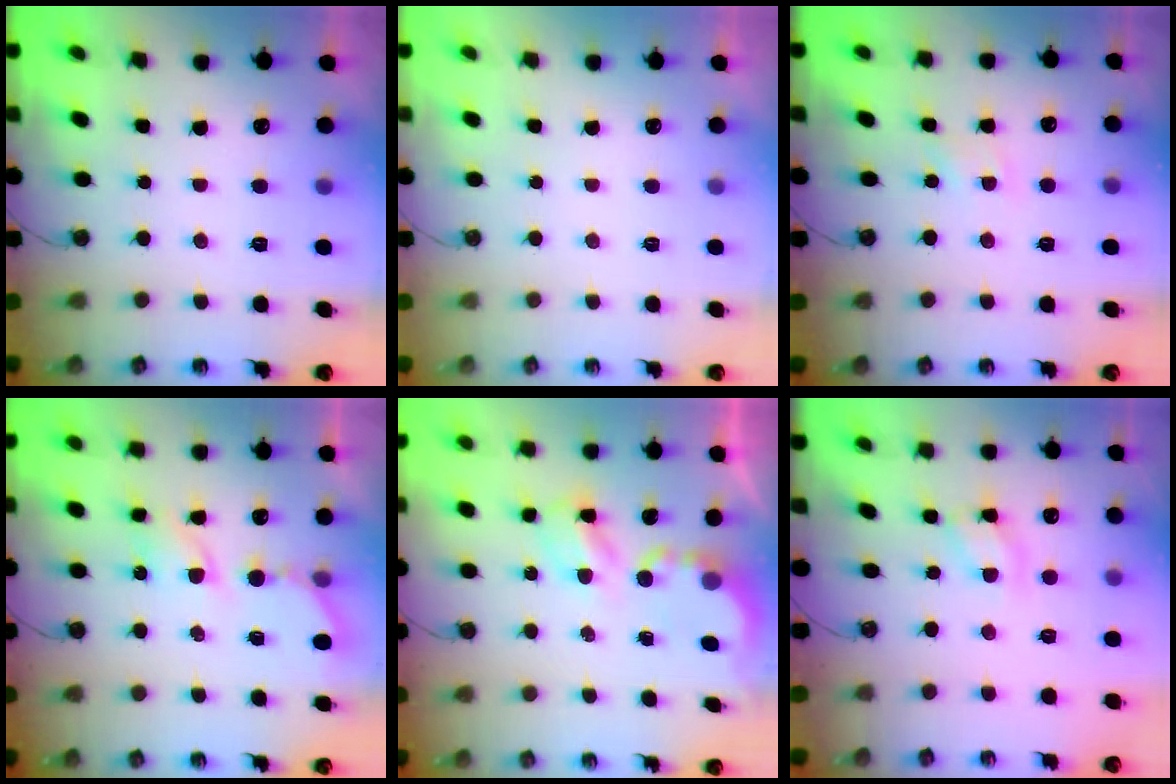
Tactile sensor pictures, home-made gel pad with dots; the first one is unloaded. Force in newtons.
{"total": 0.0}
{"total": 4.9, "press": 4.9, "slide": 0.6}
{"total": 7.0, "press": 7.0, "slide": 0.4}
{"total": 5.3, "press": 5.2, "slide": 0.5}
{"total": 9.3, "press": 9.3, "slide": 0.6}